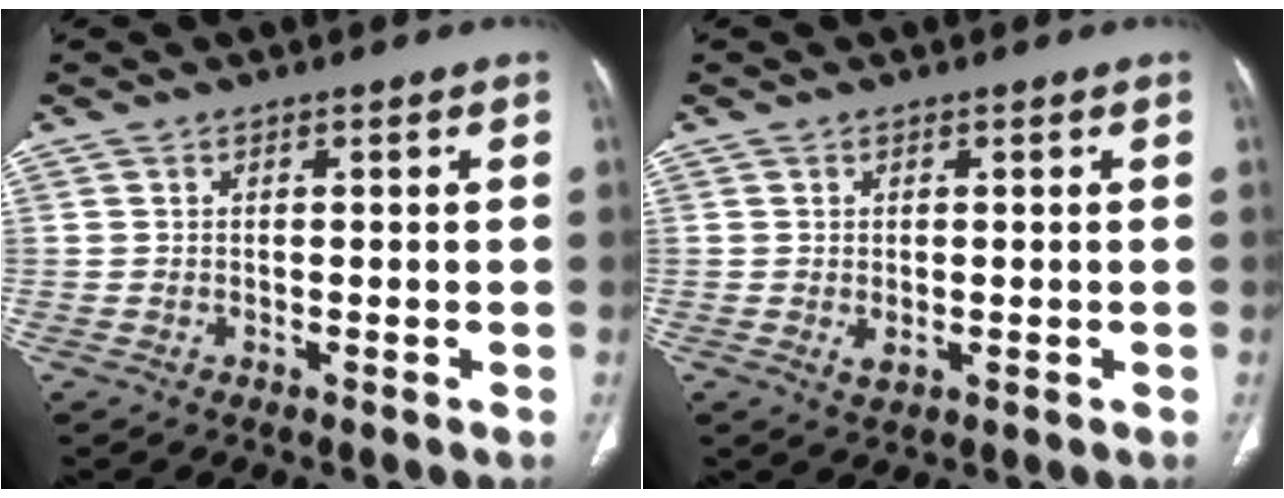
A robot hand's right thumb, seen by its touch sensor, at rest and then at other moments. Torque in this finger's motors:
{"motor_torque": [-0.39, 0.15, 0.35, 0.13, 0.07]}